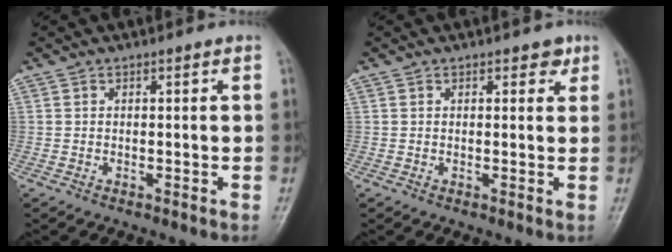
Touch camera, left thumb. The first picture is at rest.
{"total": 2.2, "force": [1.3, 1.3, 1.2], "torque": [0.001, -0.004, 0.014]}